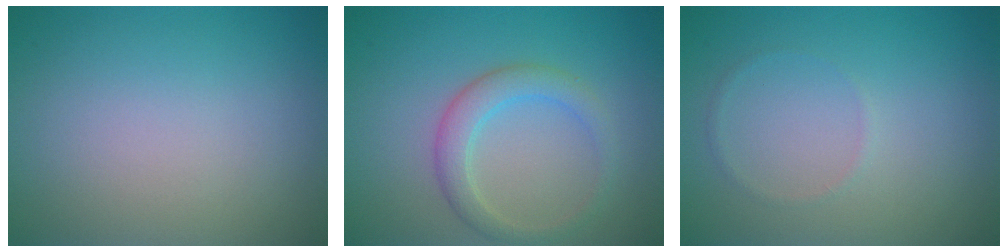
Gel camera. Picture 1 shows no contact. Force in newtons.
{"total": 2.8, "press": 2.8, "slide": 0.1}
{"total": 0.5, "press": 0.5, "slide": 0.1}